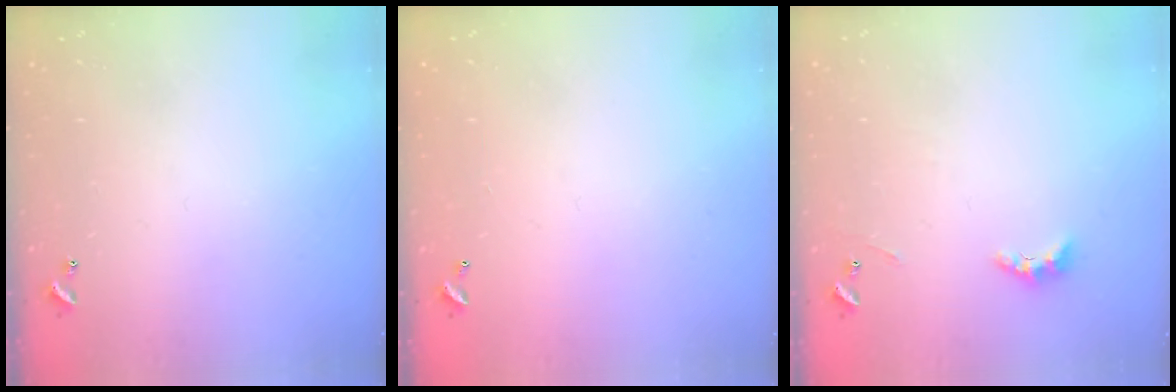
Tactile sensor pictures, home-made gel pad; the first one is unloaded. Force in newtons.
{"total": 2.8, "press": 2.8, "slide": 0.1}
{"total": 4.2, "press": 4.1, "slide": 0.7}